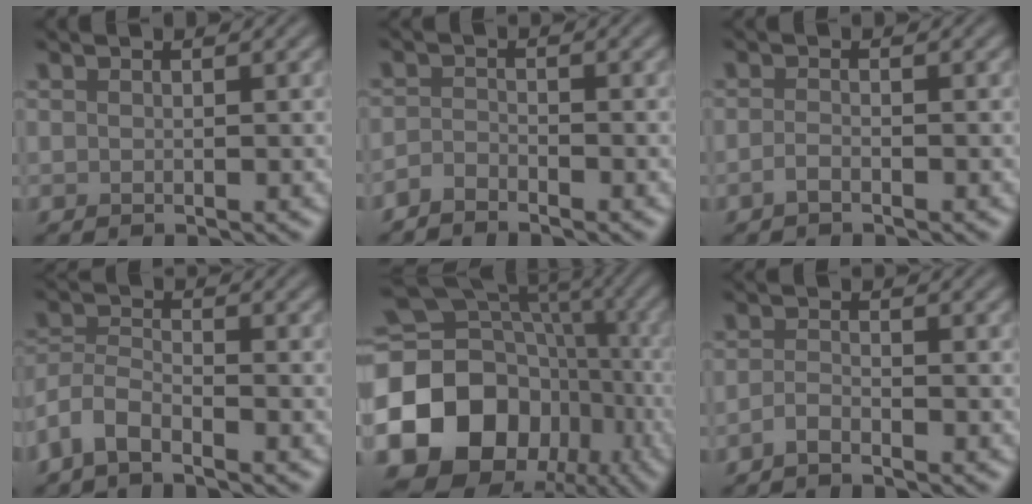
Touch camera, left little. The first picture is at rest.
{"total": 1.5, "force": [-1.4, 0.3, 0.3], "torque": [-0.010, -0.001, -0.035]}
{"total": 0.9, "force": [-0.6, 0.3, 0.6], "torque": [-0.015, 0.002, -0.015]}
{"total": 3.5, "force": [-2.7, 1.1, 1.9], "torque": [-0.041, -0.001, -0.065]}
{"total": 20.6, "force": [-4.6, 17.0, 10.7], "torque": [-0.198, -0.013, -0.077]}
{"total": 1.2, "force": [-0.9, 0.3, 0.6], "torque": [-0.016, 0.002, -0.025]}